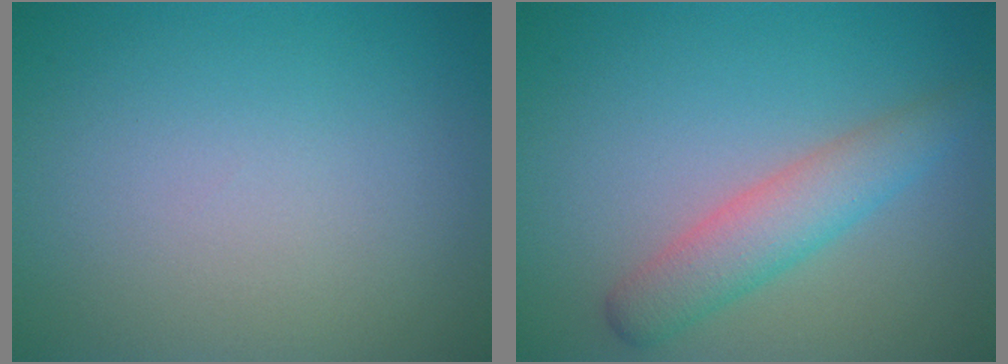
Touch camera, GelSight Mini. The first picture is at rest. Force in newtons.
{"total": 3.7, "press": 3.7, "slide": 0.1}